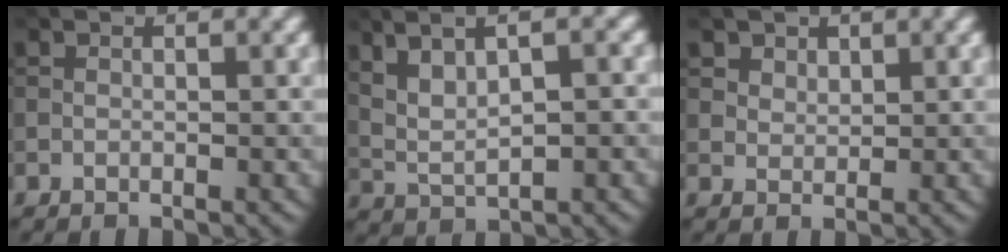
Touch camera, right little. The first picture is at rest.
{"total": 7.7, "force": [2.9, 3.1, 6.5], "torque": [-0.122, 0.028, 0.054]}
{"total": 2.8, "force": [1.9, 1.8, 1.0], "torque": [-0.030, -0.007, 0.040]}